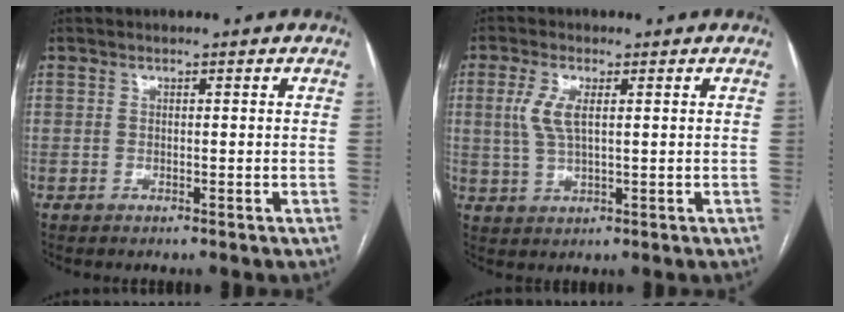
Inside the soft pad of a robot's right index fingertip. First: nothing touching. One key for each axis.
{"total": 4.9, "fx": 1.3, "fy": 1.6, "fz": 4.4, "tx": -0.108, "ty": 0.002, "tz": 0.028}